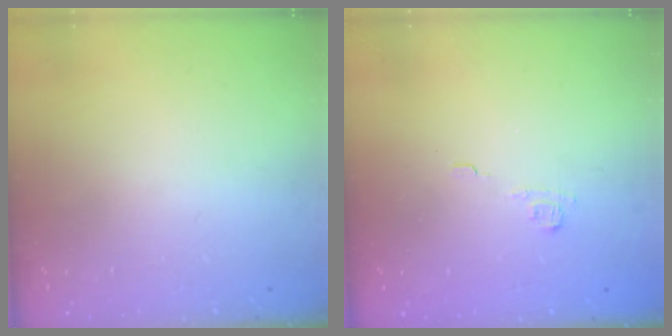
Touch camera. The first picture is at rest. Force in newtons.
{"total": 3.8, "press": 3.6, "slide": 1.1}